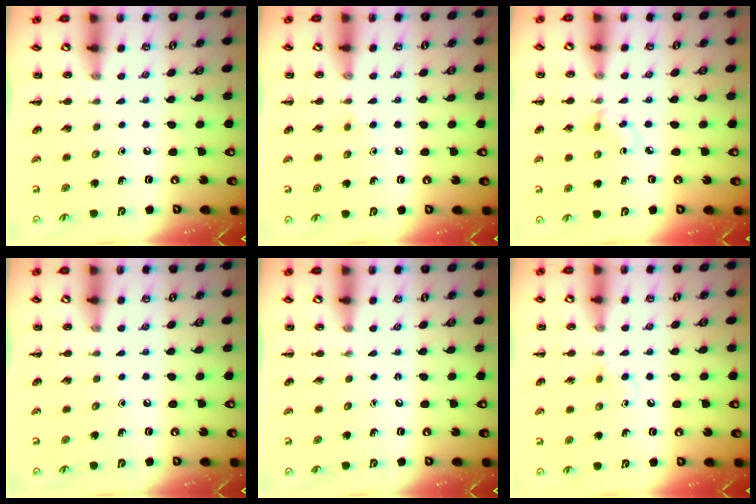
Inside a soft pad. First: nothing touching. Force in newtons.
{"total": 2.4, "press": 2.3, "slide": 0.9}
{"total": 2.8, "press": 2.5, "slide": 1.2}
{"total": 0.0}
{"total": 0.0}
{"total": 2.2, "press": 2.0, "slide": 1.0}